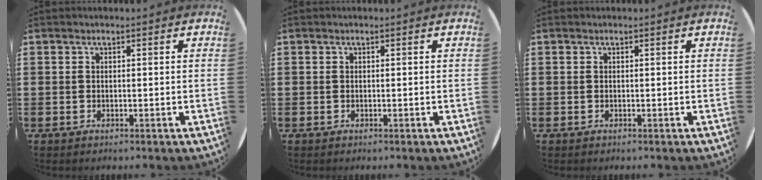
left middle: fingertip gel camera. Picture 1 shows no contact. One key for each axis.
{"total": 0.0}
{"total": 0.0}